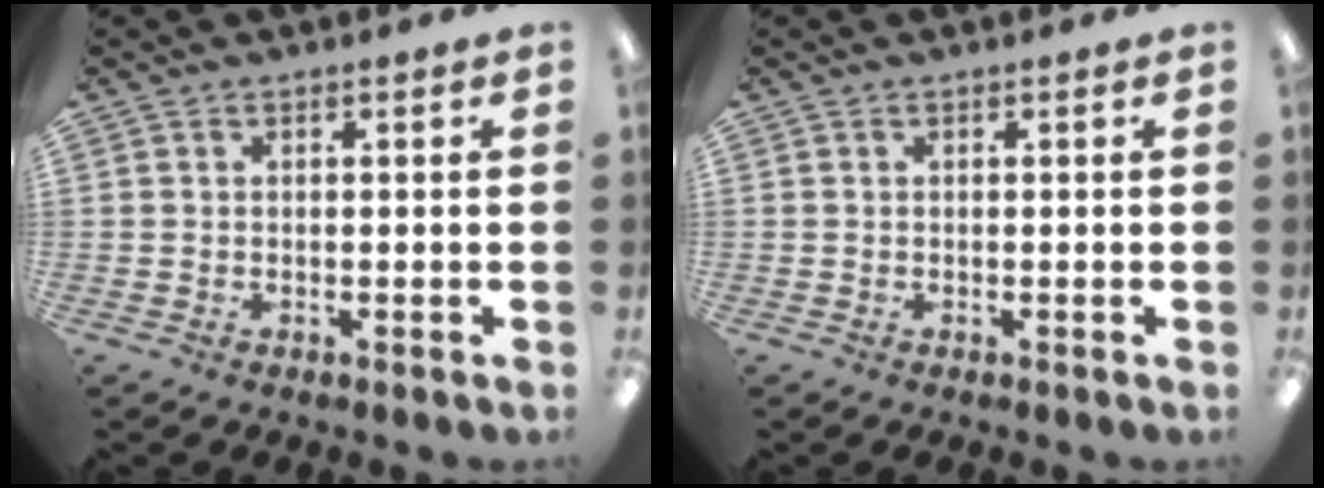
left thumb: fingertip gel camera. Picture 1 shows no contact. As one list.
[{"total": 0.0}]